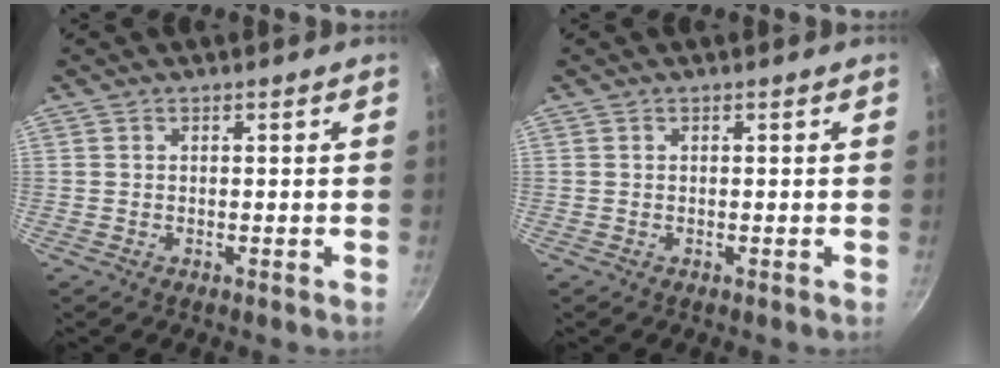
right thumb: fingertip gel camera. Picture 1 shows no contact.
{"total": 0.0}